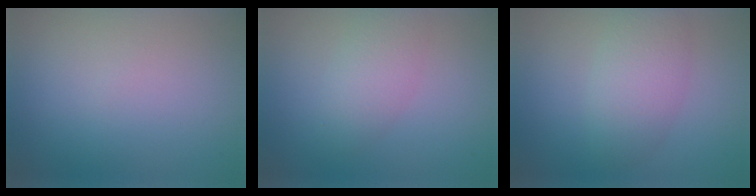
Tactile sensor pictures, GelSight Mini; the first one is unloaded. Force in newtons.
{"total": 2.8, "press": 2.8, "slide": 0.1}
{"total": 3.8, "press": 3.8, "slide": 0.1}